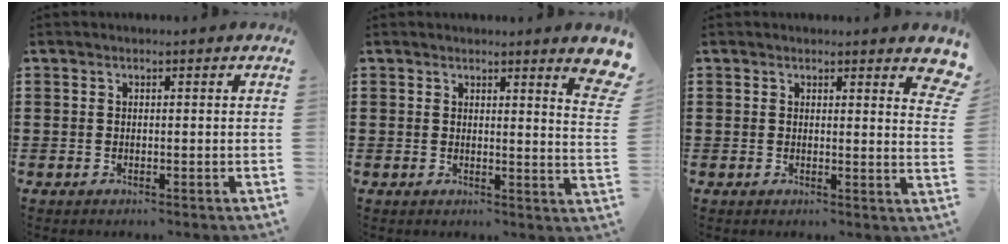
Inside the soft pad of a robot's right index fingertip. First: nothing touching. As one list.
[{"total": 4.0, "force": [3.0, 0.2, 2.7], "torque": [-0.046, -0.009, 0.050]}, {"total": 2.1, "force": [1.8, 0.5, 1.0], "torque": [-0.009, -0.001, 0.031]}]